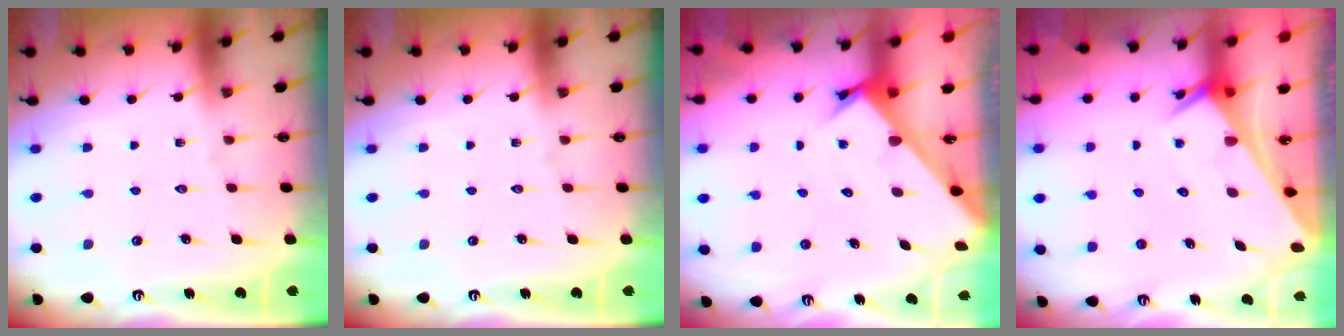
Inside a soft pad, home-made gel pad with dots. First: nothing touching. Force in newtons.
{"total": 0.0}
{"total": 2.6, "press": 2.6, "slide": 0.2}
{"total": 2.7, "press": 2.7, "slide": 0.1}